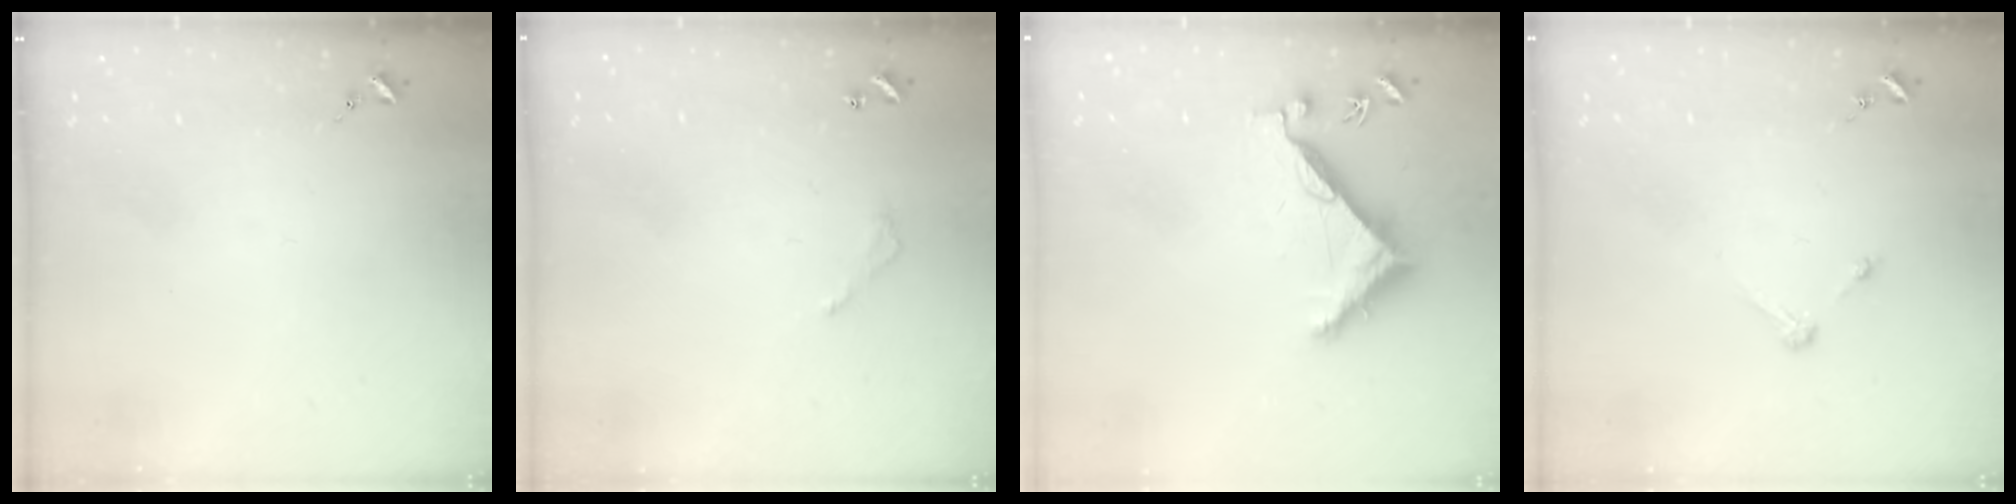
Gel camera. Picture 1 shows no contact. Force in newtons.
{"total": 3.1, "press": 3.0, "slide": 0.3}
{"total": 6.9, "press": 6.9, "slide": 0.3}
{"total": 3.3, "press": 3.2, "slide": 0.4}